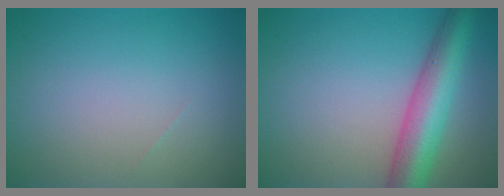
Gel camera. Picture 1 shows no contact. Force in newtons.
{"total": 6.7, "press": 6.7, "slide": 0.1}